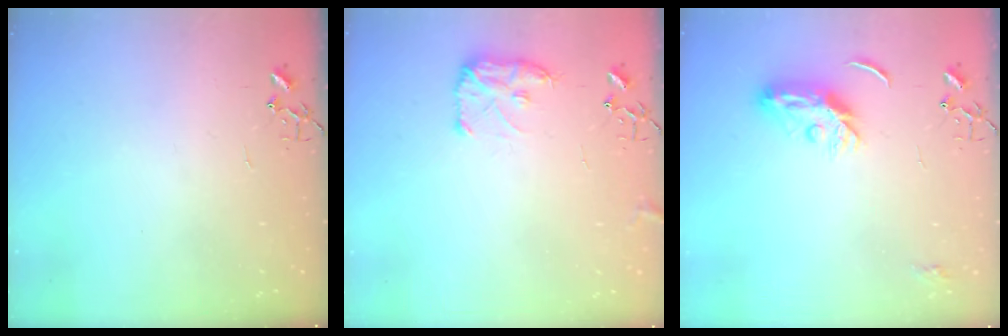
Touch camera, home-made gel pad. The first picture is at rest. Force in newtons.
{"total": 8.9, "press": 8.8, "slide": 0.6}
{"total": 7.7, "press": 7.7, "slide": 0.2}